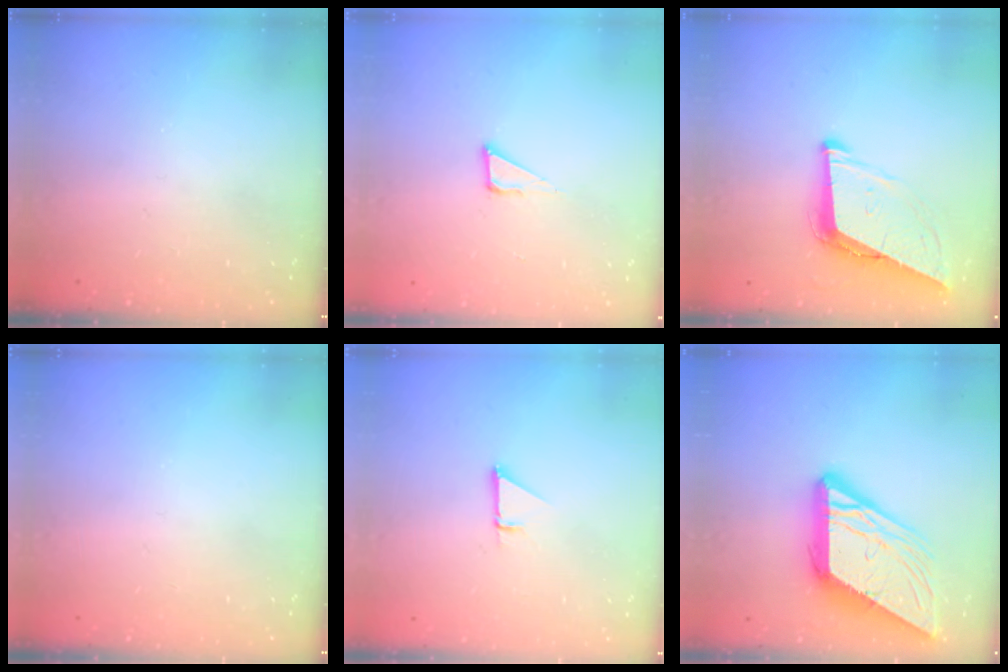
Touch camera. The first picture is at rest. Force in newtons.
{"total": 4.8, "press": 4.8, "slide": 0.4}
{"total": 9.3, "press": 9.0, "slide": 2.3}
{"total": 0.0}
{"total": 0.9, "press": 0.9, "slide": 0.1}
{"total": 19.3, "press": 19.2, "slide": 2.3}